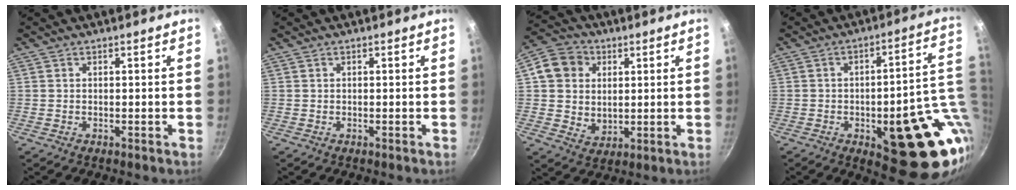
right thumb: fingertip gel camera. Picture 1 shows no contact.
{"total": 0.0}
{"total": 10.7, "force": [2.9, 9.1, 4.7], "torque": [-0.048, -0.008, 0.048]}
{"total": 21.7, "force": [-3.6, 8.2, 19.8], "torque": [-0.199, 0.005, -0.038]}